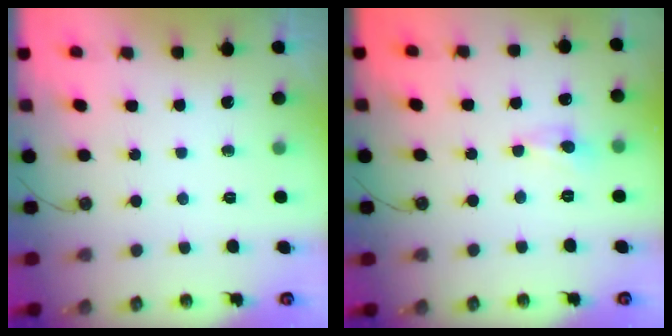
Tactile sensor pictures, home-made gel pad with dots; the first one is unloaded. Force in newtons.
{"total": 1.4, "press": 1.2, "slide": 0.6}